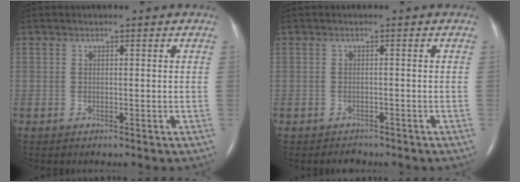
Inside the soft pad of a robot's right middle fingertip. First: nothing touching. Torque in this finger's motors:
{"motor_torque": [0.14, -0.13, -0.06, -0.01]}